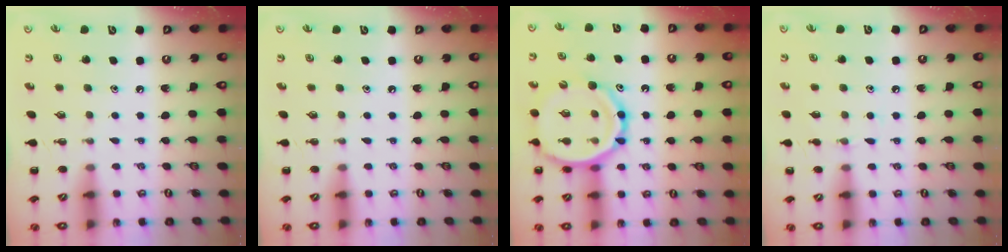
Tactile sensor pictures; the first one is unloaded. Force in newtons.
{"total": 0.0}
{"total": 17.0, "press": 16.6, "slide": 3.6}
{"total": 5.5, "press": 5.3, "slide": 1.6}